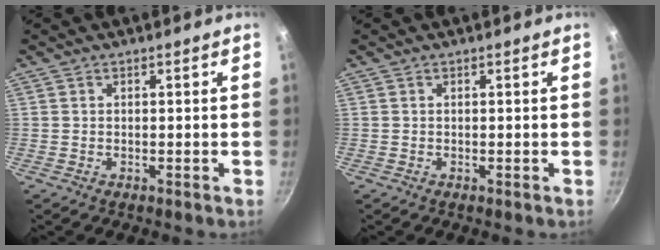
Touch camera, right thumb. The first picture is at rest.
{"total": 0.0}